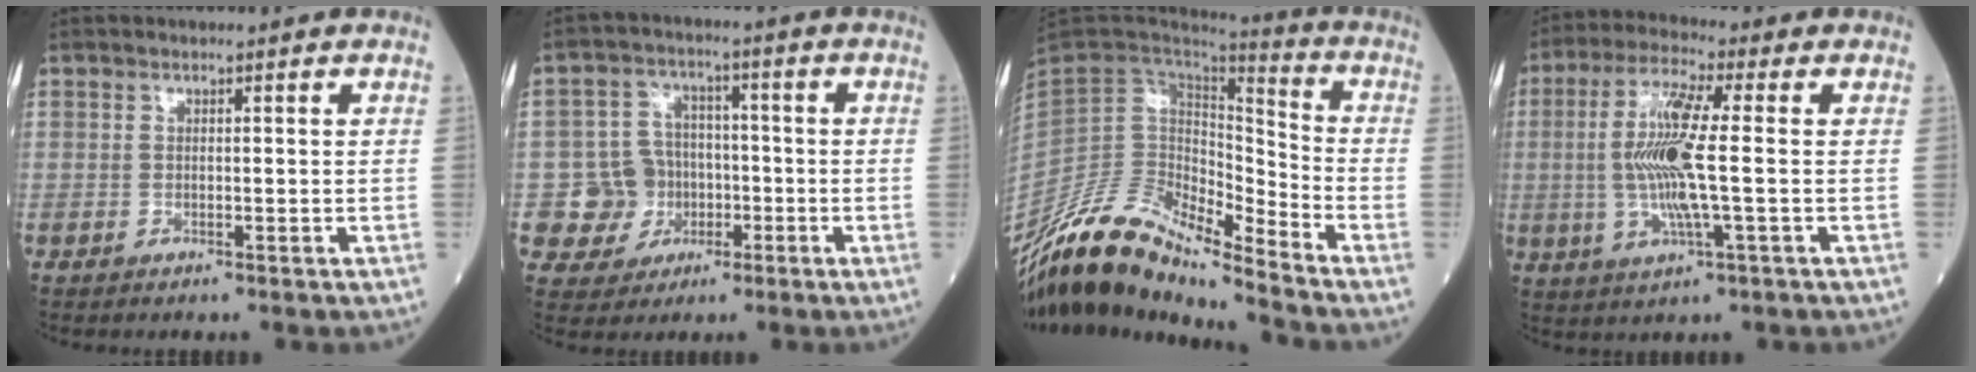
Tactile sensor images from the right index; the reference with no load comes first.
{"total": 7.7, "force": [-1.7, 7.5, 1.2], "torque": [-0.020, 0.015, -0.020]}
{"total": 14.8, "force": [-13.1, 2.9, 6.3], "torque": [-0.117, 0.040, -0.248]}
{"total": 10.8, "force": [-0.1, 0.9, 10.8], "torque": [-0.225, 0.003, -0.004]}